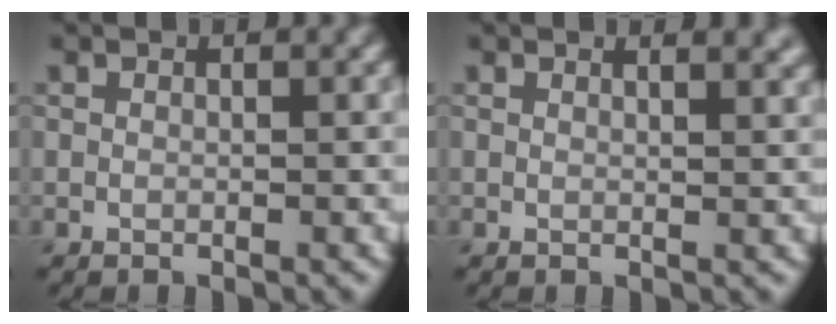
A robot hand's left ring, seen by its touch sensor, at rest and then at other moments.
{"total": 3.0, "force": [2.1, 1.2, 1.6], "torque": [-0.002, 0.013, 0.012]}